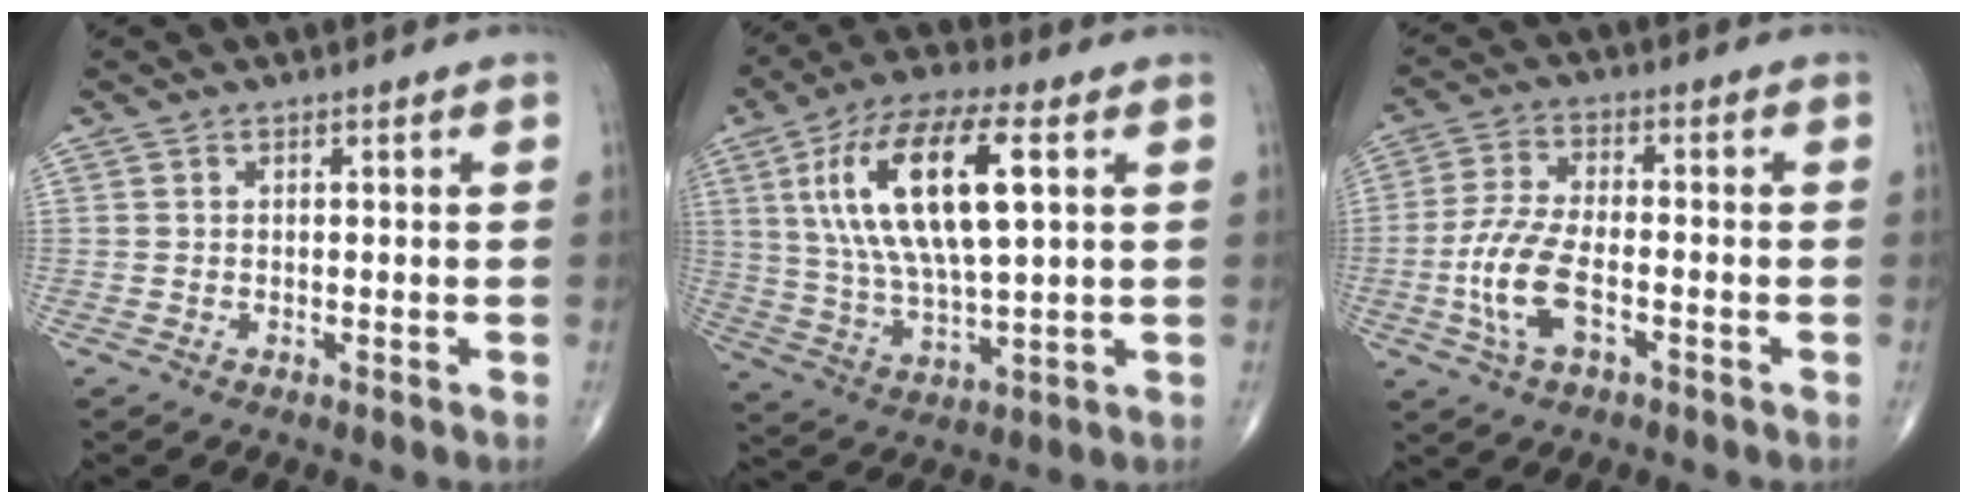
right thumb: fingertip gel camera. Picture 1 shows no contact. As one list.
[{"total": 19.5, "force": [5.2, 6.9, 17.4], "torque": [-0.332, 0.003, 0.095]}, {"total": 9.7, "force": [-3.0, 4.4, 8.1], "torque": [-0.176, 0.017, -0.060]}]